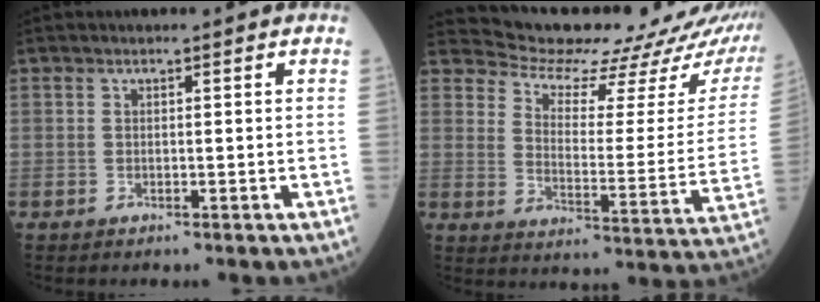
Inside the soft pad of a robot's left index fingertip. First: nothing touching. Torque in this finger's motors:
{"motor_torque": [0.80, -1.33, -0.32, -0.03]}